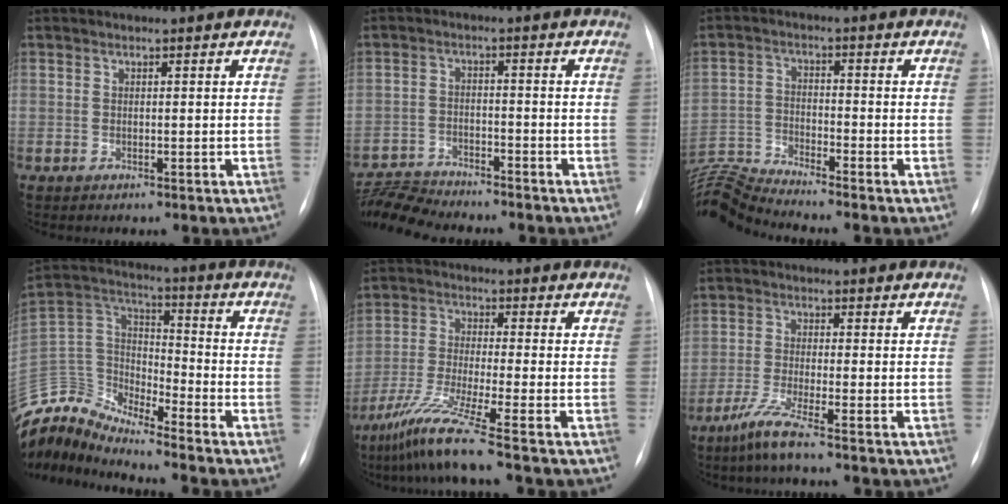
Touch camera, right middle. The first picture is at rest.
{"total": 8.5, "force": [-8.4, 0.3, 1.3], "torque": [-0.029, -0.001, -0.151]}
{"total": 9.0, "force": [-8.6, -2.5, 0.8], "torque": [-0.028, 0.001, -0.169]}
{"total": 11.3, "force": [-11.2, 0.4, 1.1], "torque": [-0.029, 0.053, -0.222]}
{"total": 8.6, "force": [-6.2, -2.0, 5.7], "torque": [-0.117, -0.041, -0.123]}
{"total": 4.5, "force": [-3.2, -0.7, 3.1], "torque": [-0.072, -0.015, -0.072]}